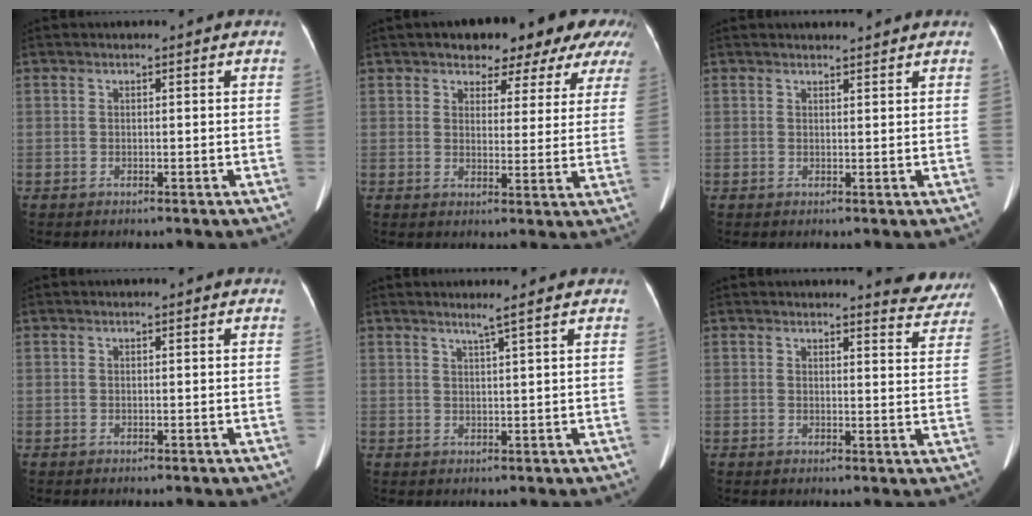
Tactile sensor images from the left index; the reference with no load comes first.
{"total": 12.9, "force": [10.2, 5.5, 5.8], "torque": [-0.039, 0.008, 0.101]}
{"total": 4.2, "force": [4.0, 0.3, 1.0], "torque": [-0.010, 0.000, 0.045]}
{"total": 0.0}
{"total": 1.9, "force": [1.5, -0.8, 1.0], "torque": [-0.018, -0.016, 0.025]}
{"total": 6.2, "force": [6.0, 1.1, 0.9], "torque": [0.009, -0.044, 0.043]}